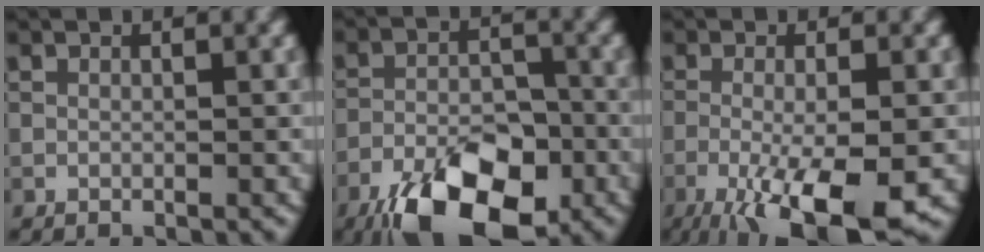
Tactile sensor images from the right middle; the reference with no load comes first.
{"total": 11.1, "force": [-7.0, 4.9, 7.1], "torque": [-0.126, -0.011, -0.124]}
{"total": 9.6, "force": [-4.3, 2.5, 8.2], "torque": [-0.145, -0.015, -0.067]}